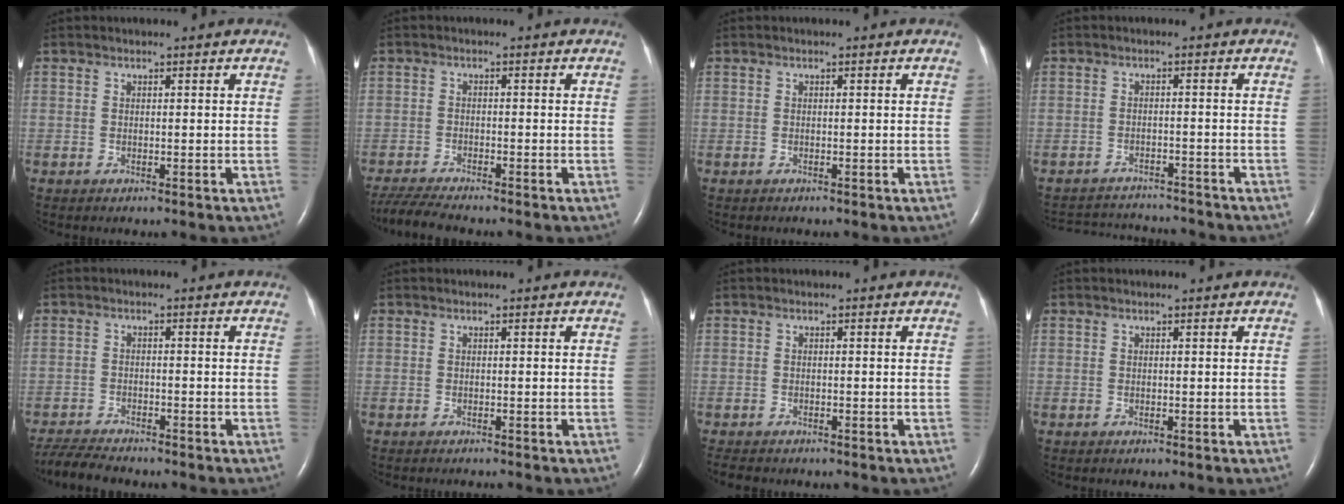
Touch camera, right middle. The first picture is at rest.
{"total": 6.0, "force": [-5.5, -0.1, 2.4], "torque": [-0.047, -0.023, -0.096]}
{"total": 0.0}
{"total": 9.1, "force": [-9.0, 0.9, 0.9], "torque": [-0.021, 0.005, -0.127]}
{"total": 6.2, "force": [-5.9, 0.5, 2.0], "torque": [-0.037, -0.021, -0.100]}
{"total": 1.1, "force": [-1.0, 0.0, 0.3], "torque": [-0.006, -0.003, -0.012]}
{"total": 3.3, "force": [-2.9, 1.0, 1.3], "torque": [-0.023, -0.008, -0.038]}
{"total": 0.0}